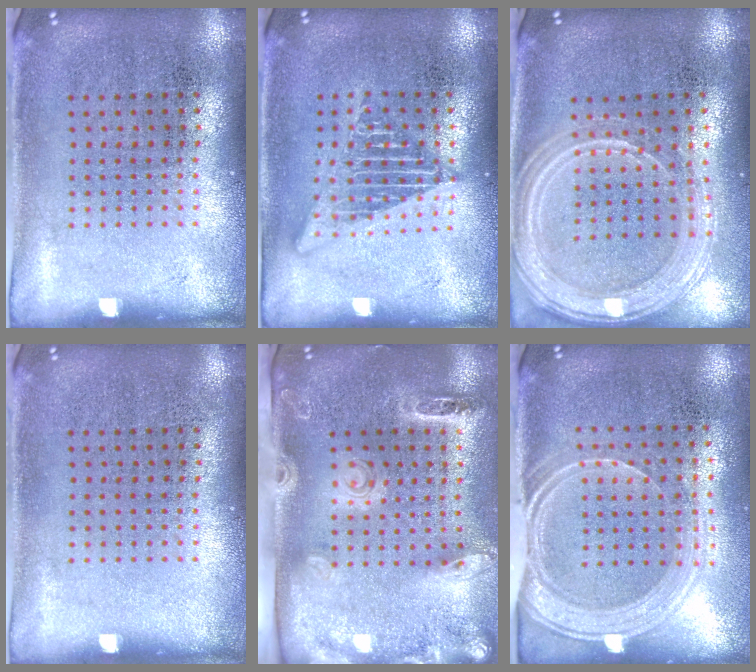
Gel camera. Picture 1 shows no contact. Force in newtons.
{"total": 2.4, "press": 2.4, "slide": 0.2}
{"total": 1.7, "press": 1.6, "slide": 0.4}
{"total": 0.0}
{"total": 2.7, "press": 2.0, "slide": 1.8}
{"total": 1.9, "press": 1.7, "slide": 0.9}